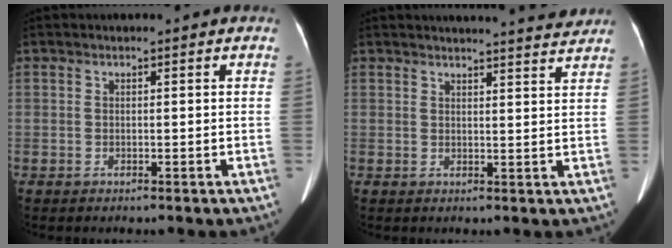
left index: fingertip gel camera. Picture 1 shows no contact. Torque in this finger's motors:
{"motor_torque": [-0.09, -1.00, 0.08, 0.04]}